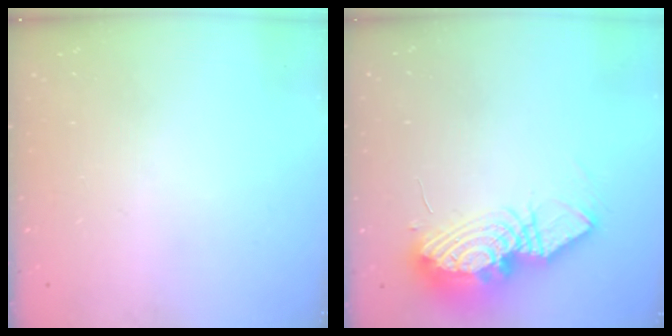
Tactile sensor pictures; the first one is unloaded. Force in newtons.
{"total": 14.4, "press": 14.3, "slide": 1.4}